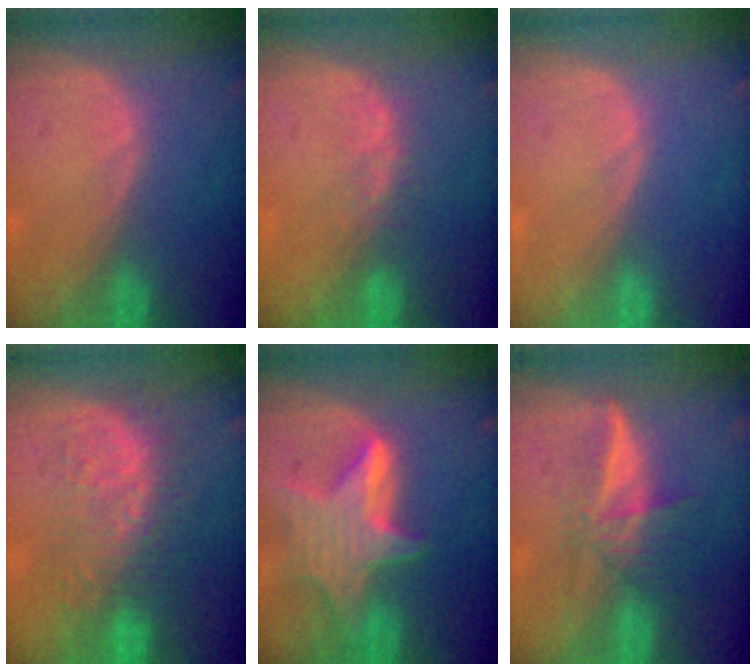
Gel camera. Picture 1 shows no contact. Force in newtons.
{"total": 2.8, "press": 2.4, "slide": 1.5}
{"total": 0.0}
{"total": 8.8, "press": 8.5, "slide": 2.5}
{"total": 7.8, "press": 7.8, "slide": 0.7}
{"total": 5.8, "press": 5.3, "slide": 2.5}